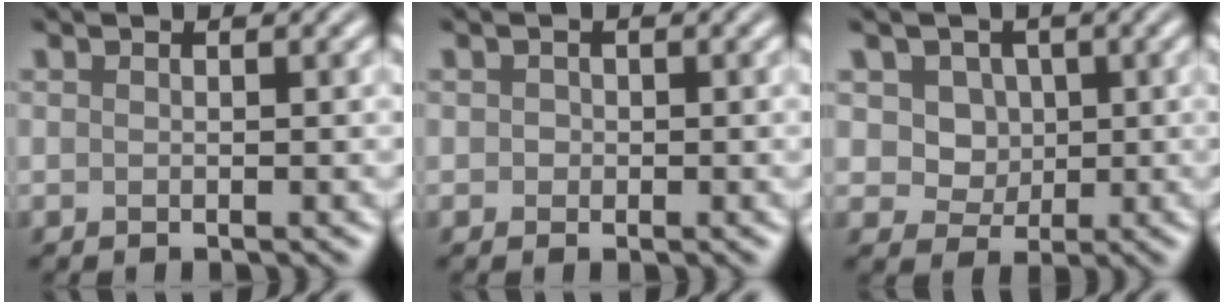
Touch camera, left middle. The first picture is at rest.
{"total": 0.7, "force": [0.1, 0.7, 0.2], "torque": [0.002, -0.002, -0.002]}
{"total": 5.5, "force": [2.3, 4.4, 2.4], "torque": [-0.041, 0.004, 0.030]}